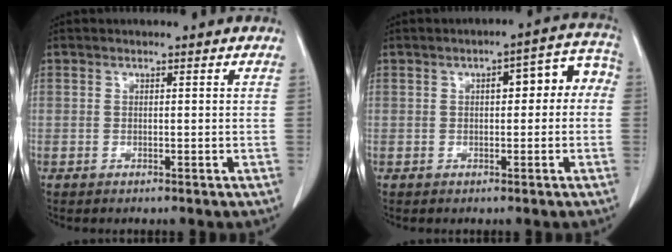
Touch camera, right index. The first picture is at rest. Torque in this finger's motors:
{"motor_torque": [0.19, 0.00, 0.11, 0.02]}